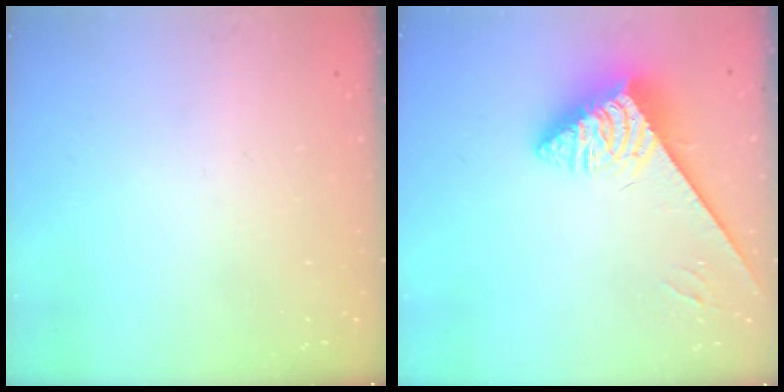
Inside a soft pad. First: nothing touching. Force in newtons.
{"total": 3.8, "press": 3.8, "slide": 0.5}